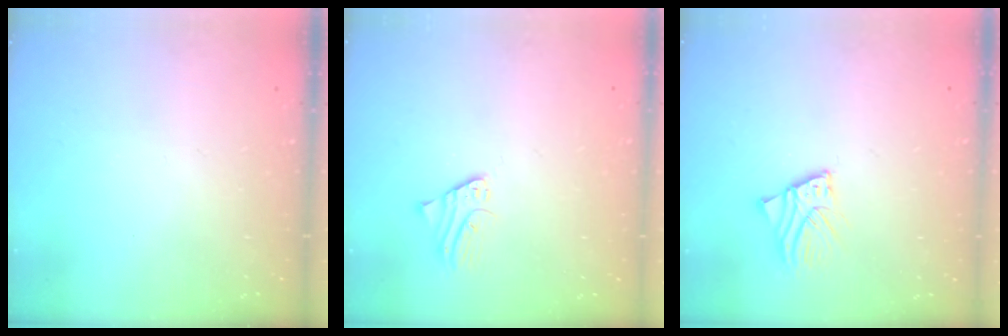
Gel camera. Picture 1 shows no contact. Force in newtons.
{"total": 1.8, "press": 1.7, "slide": 0.1}
{"total": 3.5, "press": 3.5, "slide": 0.4}